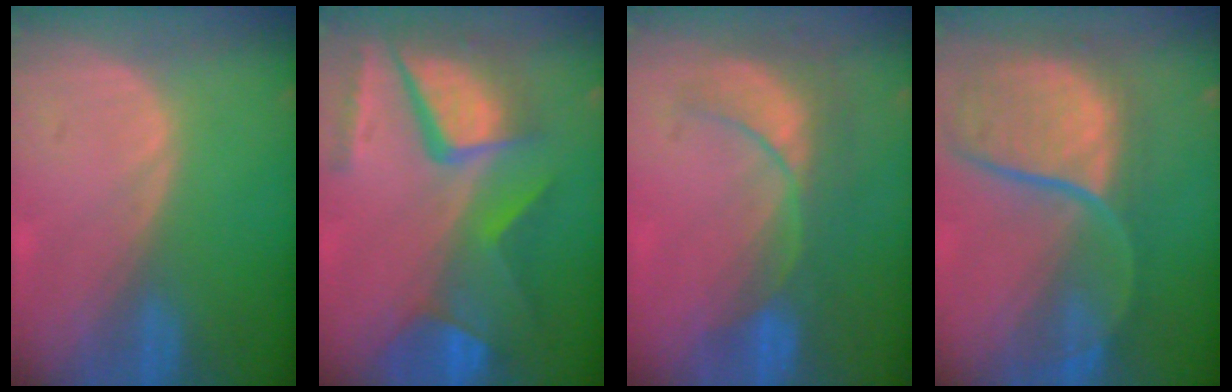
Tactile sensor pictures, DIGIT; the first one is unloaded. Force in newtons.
{"total": 11.8, "press": 9.8, "slide": 6.6}
{"total": 8.7, "press": 7.7, "slide": 4.0}
{"total": 12.0, "press": 9.9, "slide": 6.8}